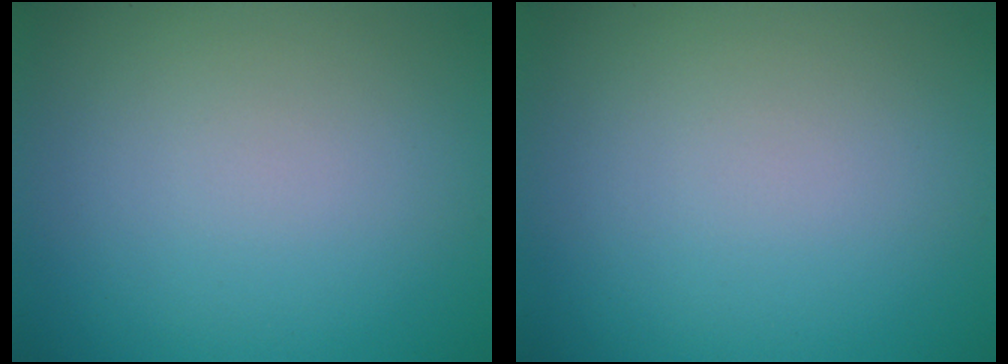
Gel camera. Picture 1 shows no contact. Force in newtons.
{"total": 0.0}